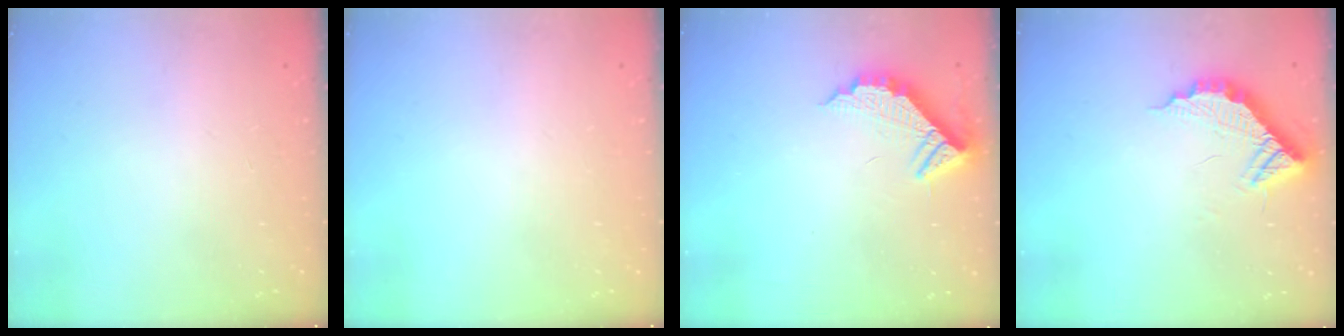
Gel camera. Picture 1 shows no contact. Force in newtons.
{"total": 0.0}
{"total": 9.6, "press": 9.6, "slide": 0.4}
{"total": 11.9, "press": 11.9, "slide": 0.8}